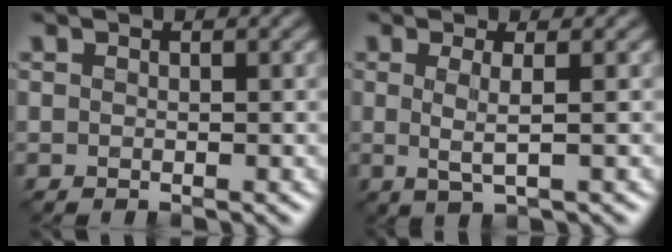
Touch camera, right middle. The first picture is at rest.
{"total": 1.8, "force": [0.1, 0.2, 1.8], "torque": [-0.039, -0.006, 0.002]}